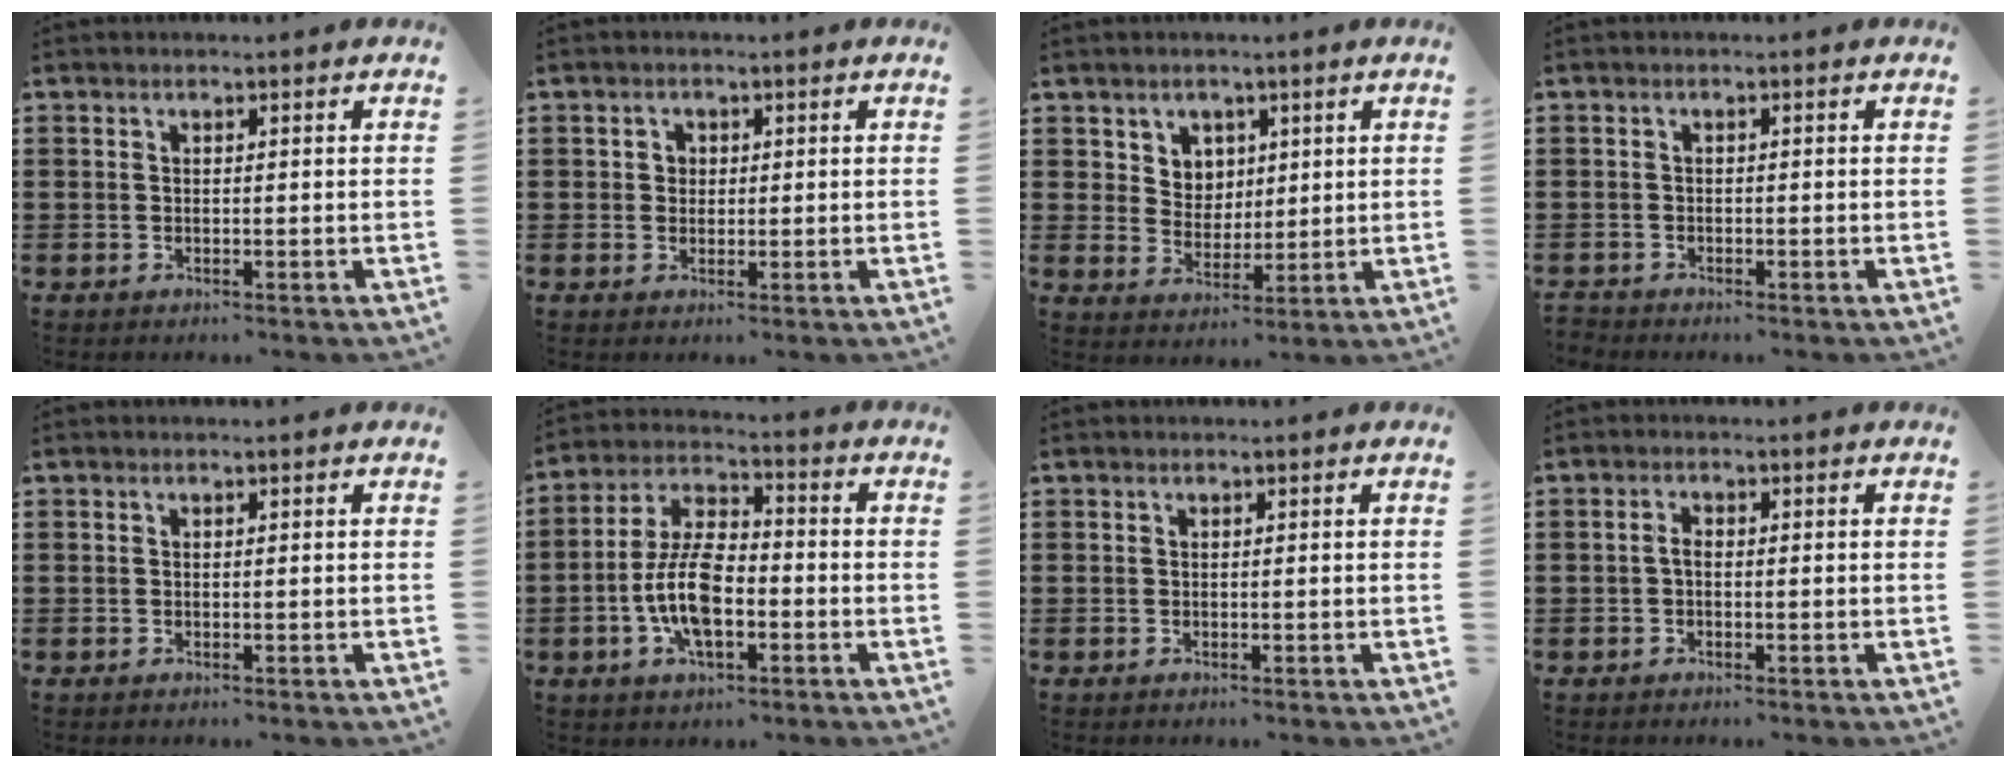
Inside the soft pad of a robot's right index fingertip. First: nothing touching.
{"total": 1.5, "force": [0.2, 1.4, 0.5], "torque": [-0.014, 0.009, 0.003]}
{"total": 4.4, "force": [2.3, 3.7, 0.7], "torque": [-0.025, 0.007, 0.040]}
{"total": 1.0, "force": [-1.0, 0.3, 0.0], "torque": [-0.002, 0.002, -0.022]}
{"total": 0.0}
{"total": 10.1, "force": [-2.6, 4.7, 8.6], "torque": [-0.198, -0.001, -0.055]}
{"total": 0.0}
{"total": 1.5, "force": [-0.4, 0.7, 1.3], "torque": [-0.033, -0.002, -0.012]}